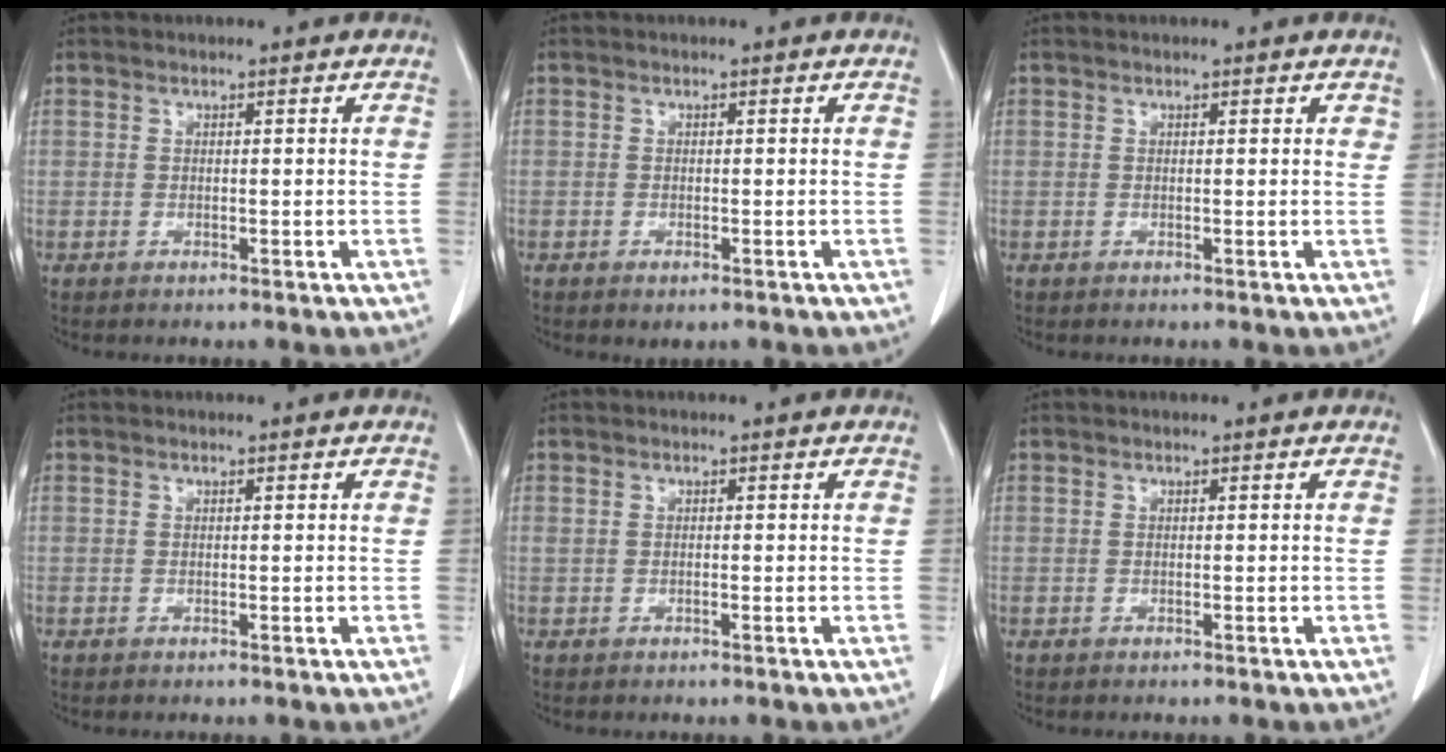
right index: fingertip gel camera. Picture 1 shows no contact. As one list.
[{"total": 1.2, "force": [-0.7, 0.6, 0.8], "torque": [-0.011, -0.001, -0.004]}, {"total": 0.7, "force": [0.5, 0.4, 0.4], "torque": [-0.002, 0.000, 0.001]}, {"total": 0.0}, {"total": 0.0}, {"total": 0.0}]